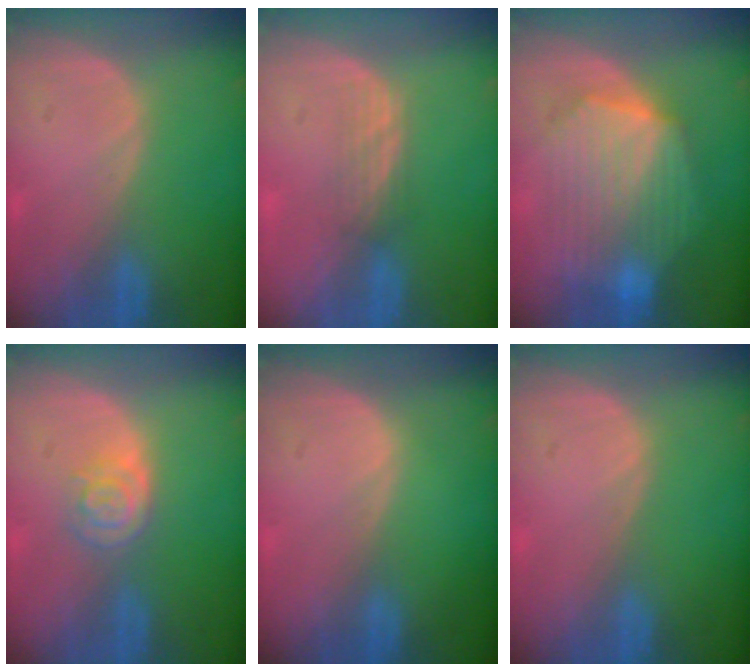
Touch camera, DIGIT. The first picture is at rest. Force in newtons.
{"total": 2.3, "press": 2.2, "slide": 0.3}
{"total": 10.3, "press": 10.3, "slide": 0.9}
{"total": 3.9, "press": 3.7, "slide": 1.2}
{"total": 0.0}
{"total": 0.0}